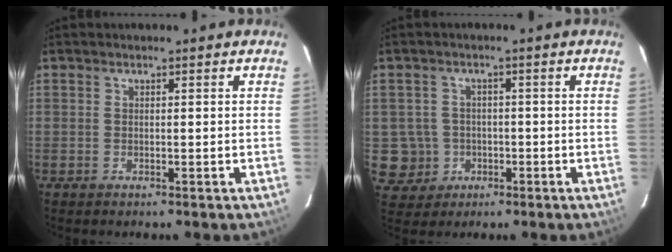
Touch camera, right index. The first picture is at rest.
{"total": 6.3, "force": [-1.2, 6.2, 0.7], "torque": [-0.030, 0.021, -0.006]}